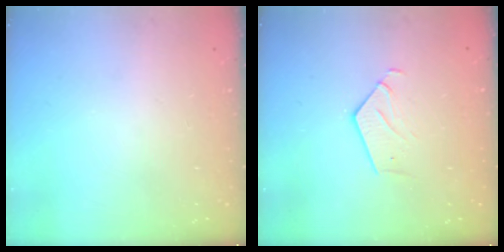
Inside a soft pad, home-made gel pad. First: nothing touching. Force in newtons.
{"total": 3.1, "press": 3.1, "slide": 0.1}